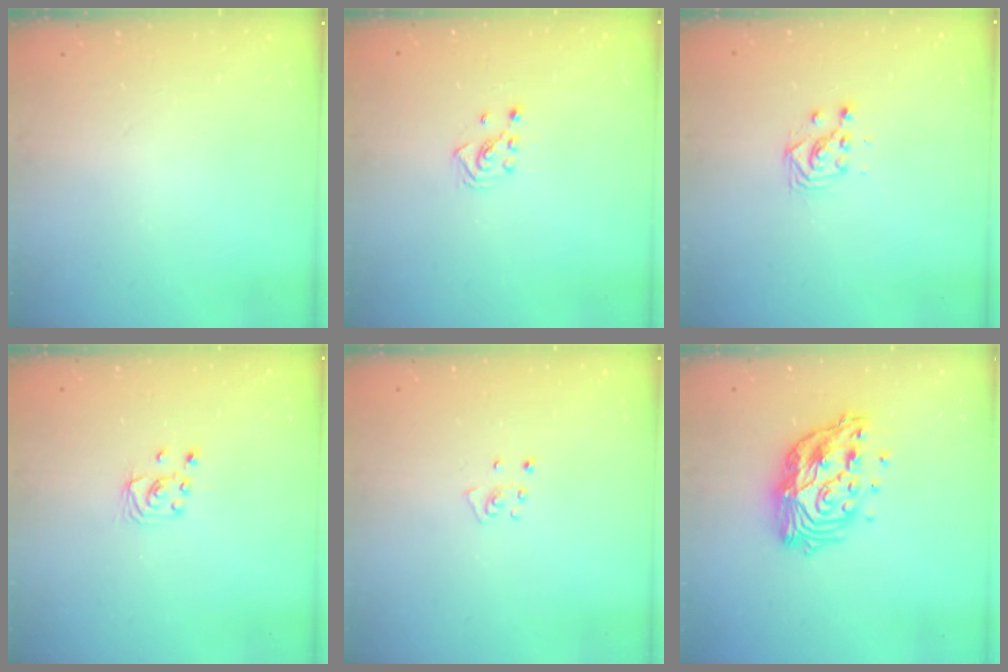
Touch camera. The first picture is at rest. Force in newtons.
{"total": 2.5, "press": 2.4, "slide": 0.8}
{"total": 3.6, "press": 3.6, "slide": 0.1}
{"total": 3.0, "press": 3.0, "slide": 0.2}
{"total": 3.9, "press": 3.9, "slide": 0.3}
{"total": 16.8, "press": 16.7, "slide": 1.5}